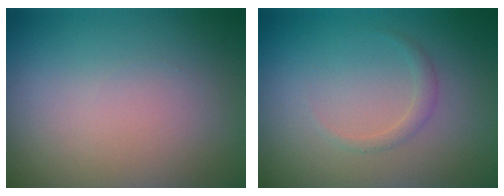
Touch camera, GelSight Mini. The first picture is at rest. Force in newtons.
{"total": 0.9, "press": 0.9, "slide": 0.1}